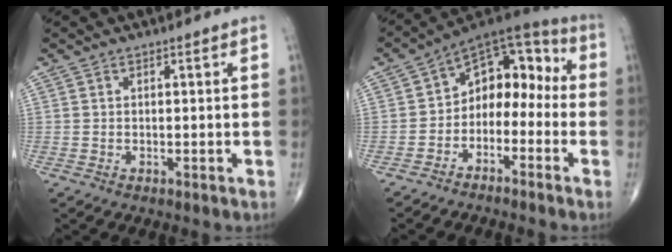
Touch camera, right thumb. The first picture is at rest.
{"total": 11.9, "force": [-2.8, 8.2, 8.1], "torque": [-0.077, 0.073, -0.062]}